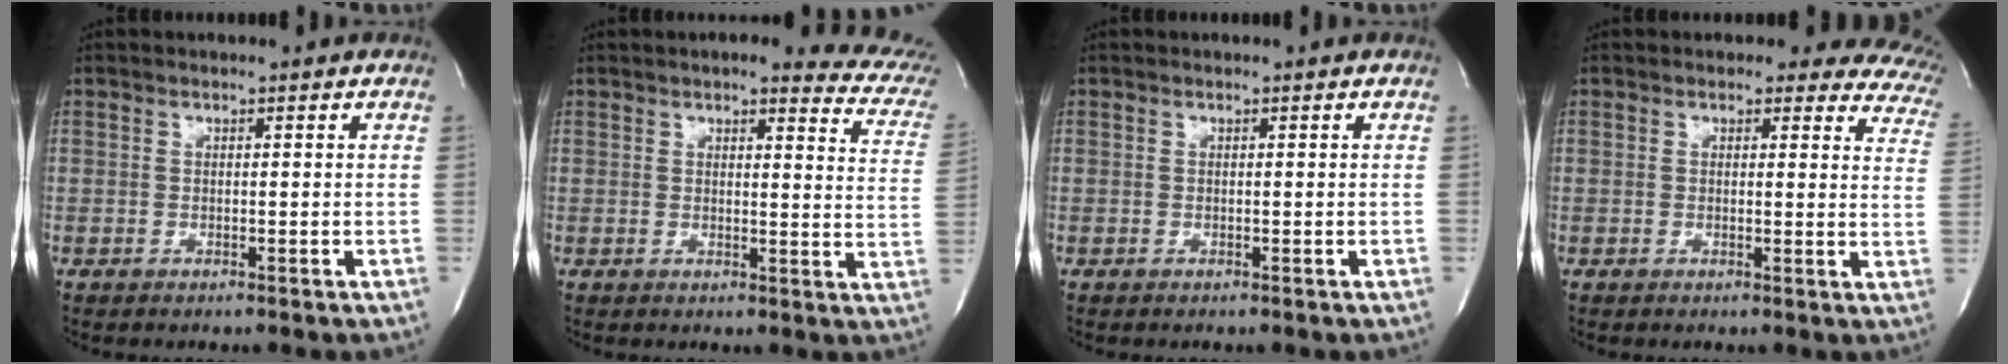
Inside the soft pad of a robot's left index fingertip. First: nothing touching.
{"total": 12.4, "force": [10.2, 2.6, 6.6], "torque": [-0.060, -0.025, 0.086]}
{"total": 0.0}
{"total": 12.2, "force": [10.9, 4.8, 2.8], "torque": [0.014, -0.047, 0.071]}